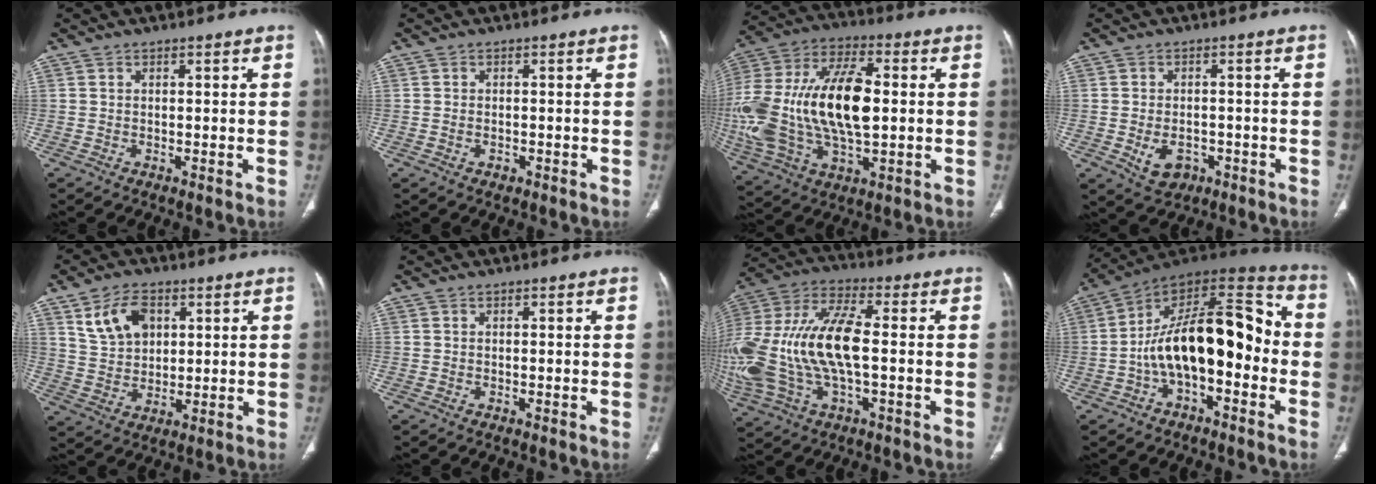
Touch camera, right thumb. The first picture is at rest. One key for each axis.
{"total": 1.2, "fx": -0.4, "fy": 0.9, "fz": 0.7, "tx": -0.014, "ty": 0.007, "tz": -0.002}
{"total": 28.7, "fx": 0.2, "fy": 14.6, "fz": 24.7, "tx": -0.554, "ty": 0.012, "tz": 0.010}
{"total": 5.5, "fx": -1.8, "fy": 4.0, "fz": 3.3, "tx": -0.046, "ty": 0.008, "tz": -0.017}
{"total": 9.0, "fx": 4.0, "fy": 6.0, "fz": 5.4, "tx": -0.081, "ty": -0.012, "tz": 0.081}
{"total": 0.0}
{"total": 24.8, "fx": -1.8, "fy": 11.4, "fz": 21.9, "tx": -0.518, "ty": 0.015, "tz": -0.027}
{"total": 20.7, "fx": -3.1, "fy": 10.2, "fz": 17.7, "tx": -0.264, "ty": 0.068, "tz": -0.056}